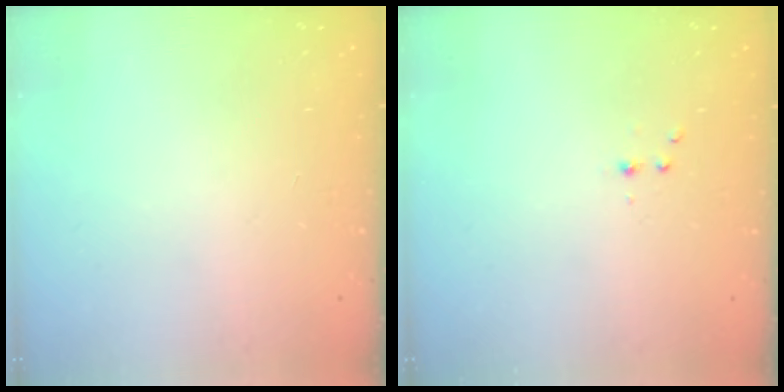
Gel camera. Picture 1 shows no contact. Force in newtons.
{"total": 2.3, "press": 2.1, "slide": 0.9}